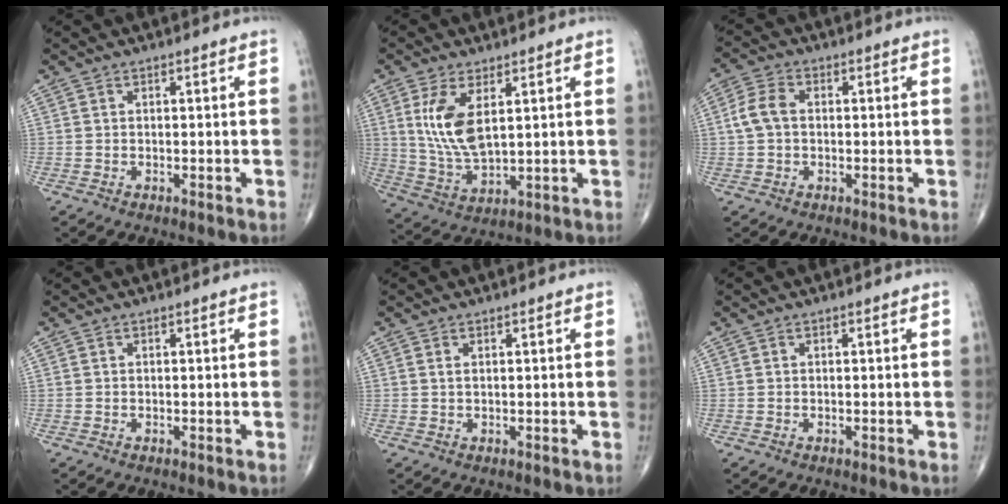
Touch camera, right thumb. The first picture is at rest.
{"total": 10.3, "force": [3.1, 4.7, 8.7], "torque": [-0.174, -0.018, 0.074]}
{"total": 5.2, "force": [0.2, 3.6, 3.8], "torque": [-0.081, 0.017, -0.001]}
{"total": 0.0}
{"total": 0.7, "force": [0.3, 0.2, 0.5], "torque": [-0.012, 0.004, 0.008]}
{"total": 0.0}